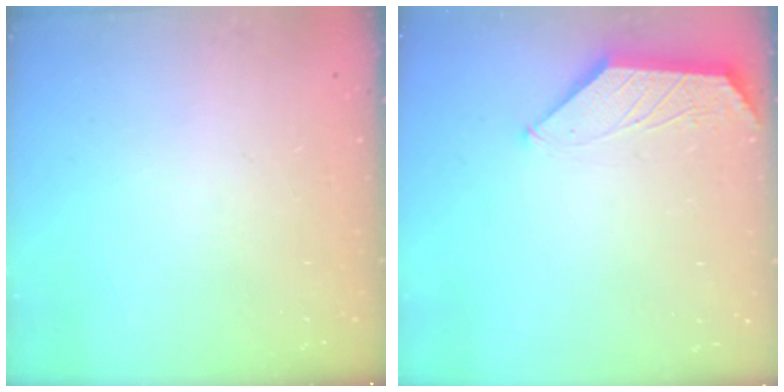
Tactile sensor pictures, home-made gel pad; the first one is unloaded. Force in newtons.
{"total": 0.8, "press": 0.8, "slide": 0.2}